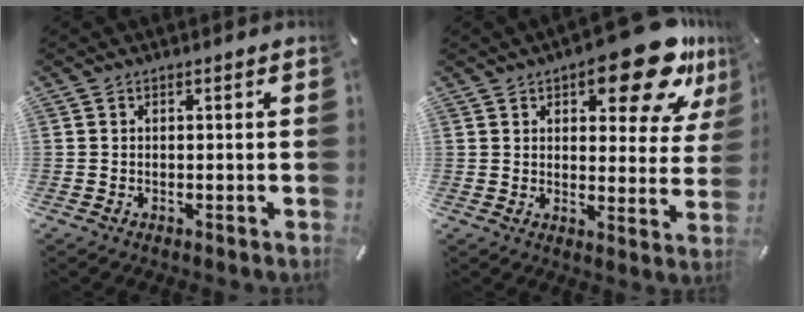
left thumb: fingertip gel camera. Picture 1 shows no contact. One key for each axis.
{"total": 17.7, "fx": 10.3, "fy": 7.2, "fz": 12.4, "tx": -0.152, "ty": -0.059, "tz": 0.163}